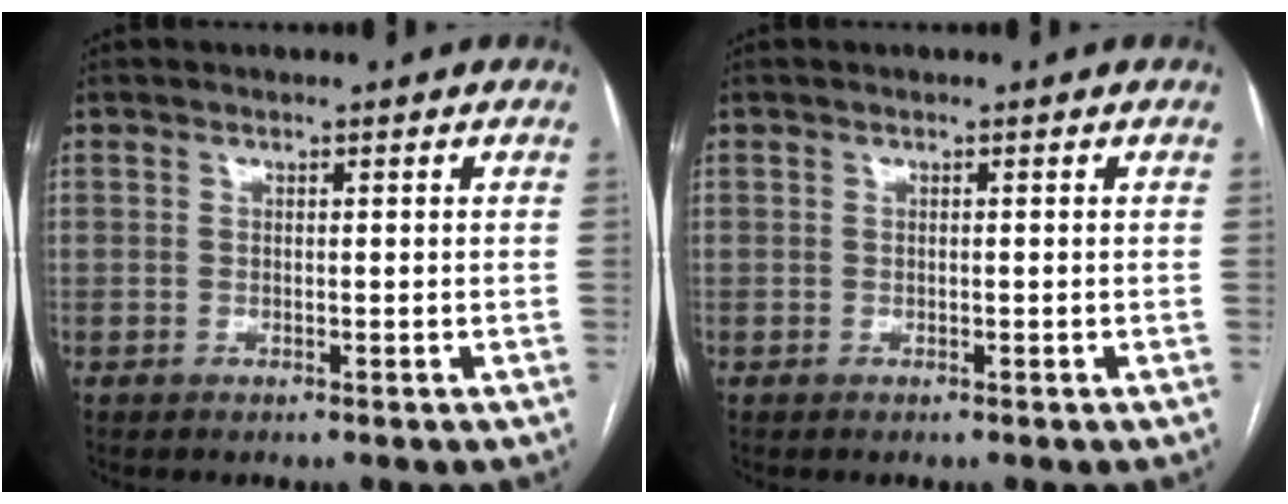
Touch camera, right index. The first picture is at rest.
{"total": 0.0}